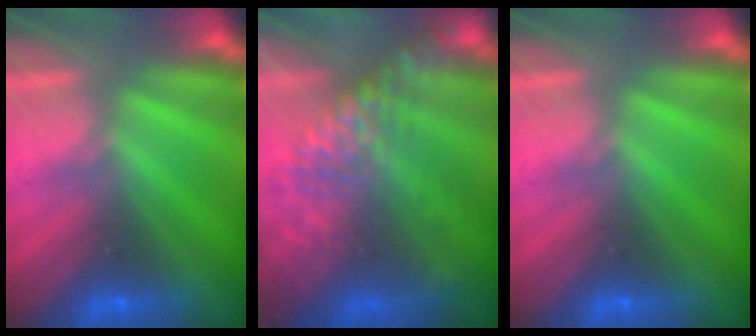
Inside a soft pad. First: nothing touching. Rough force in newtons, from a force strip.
{"total": 6.4}
{"total": 0.0}